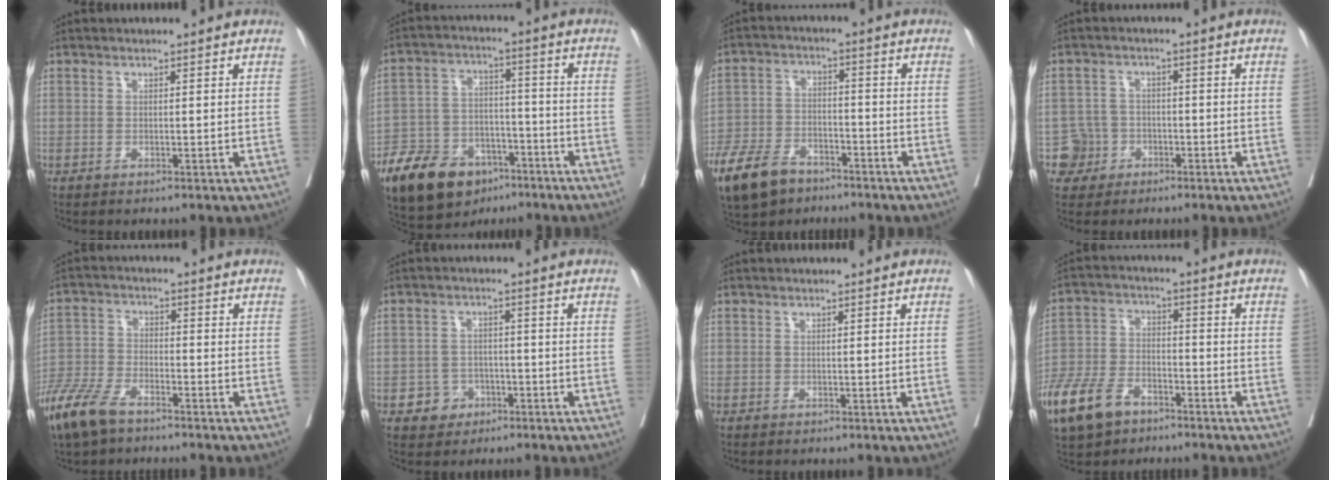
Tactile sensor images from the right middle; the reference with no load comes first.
{"total": 15.3, "force": [-10.2, 8.3, 7.8], "torque": [-0.143, 0.004, -0.172]}
{"total": 10.5, "force": [-7.3, 5.5, 5.1], "torque": [-0.107, -0.008, -0.133]}
{"total": 4.0, "force": [-1.8, 3.6, -0.3], "torque": [0.015, 0.016, -0.032]}
{"total": 8.8, "force": [-6.5, 3.1, 5.2], "torque": [-0.122, -0.016, -0.129]}
{"total": 3.8, "force": [-1.8, 3.2, 0.7], "torque": [-0.007, 0.012, -0.025]}
{"total": 0.9, "force": [0.0, -0.4, 0.8], "torque": [-0.017, -0.002, 0.001]}
{"total": 10.6, "force": [-6.9, 5.7, 5.7], "torque": [-0.130, -0.010, -0.132]}